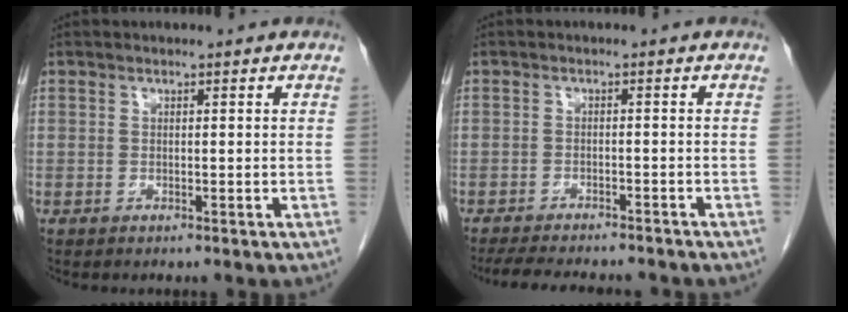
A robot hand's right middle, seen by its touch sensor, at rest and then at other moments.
{"total": 12.2, "force": [-10.9, 2.4, 5.1], "torque": [-0.080, -0.011, -0.139]}